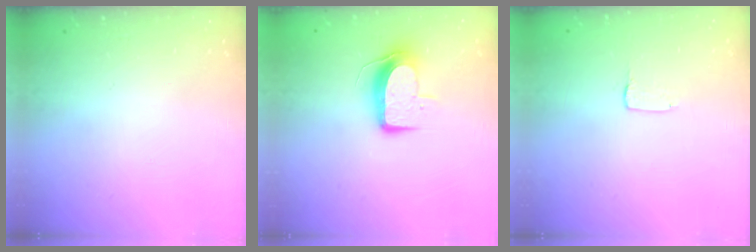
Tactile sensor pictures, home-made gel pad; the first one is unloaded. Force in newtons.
{"total": 9.2, "press": 9.2, "slide": 0.7}
{"total": 1.0, "press": 1.0, "slide": 0.1}